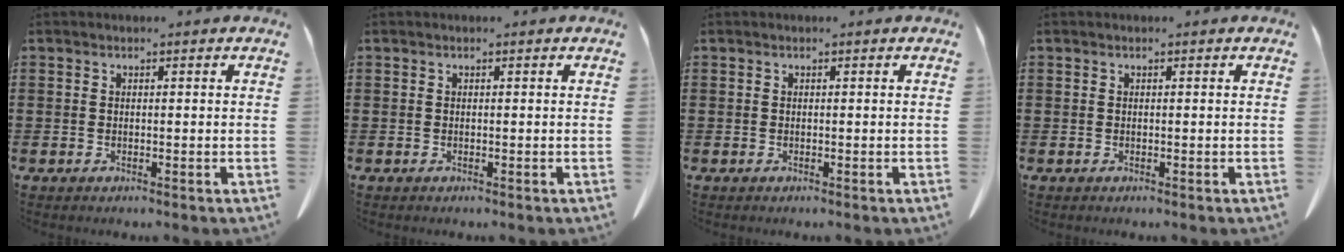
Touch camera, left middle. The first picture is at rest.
{"total": 0.0}
{"total": 0.0}
{"total": 0.0}